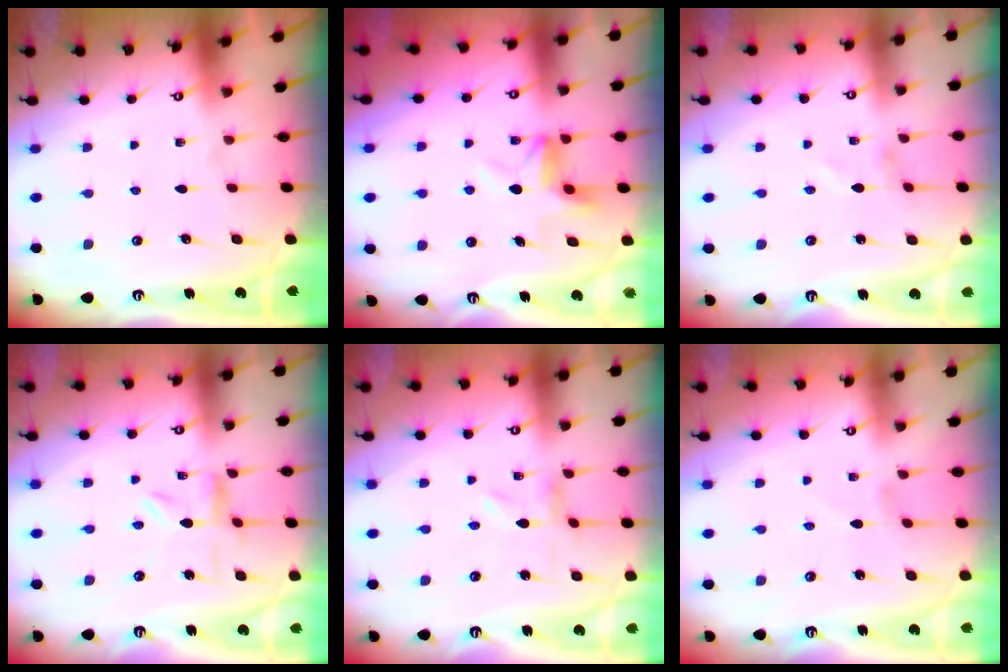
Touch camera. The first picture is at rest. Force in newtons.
{"total": 6.2, "press": 5.9, "slide": 1.9}
{"total": 1.3, "press": 1.2, "slide": 0.1}
{"total": 2.1, "press": 2.1, "slide": 0.2}
{"total": 0.0}
{"total": 1.2, "press": 1.2, "slide": 0.1}